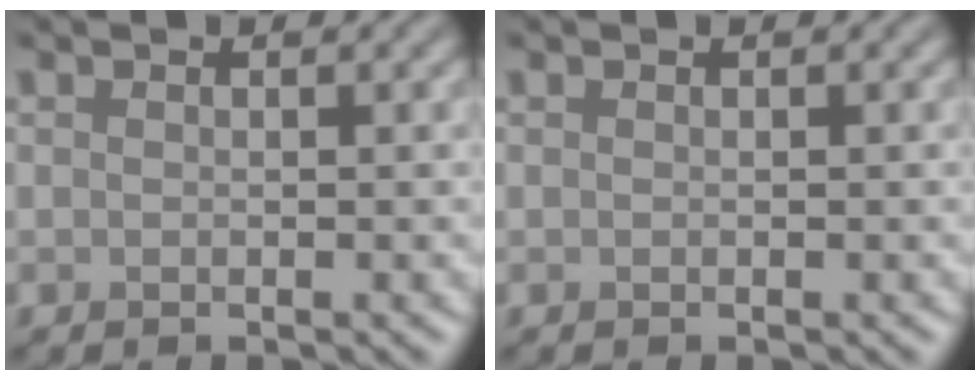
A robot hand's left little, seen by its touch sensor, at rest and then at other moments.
{"total": 0.0}